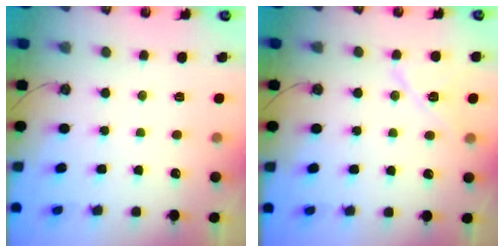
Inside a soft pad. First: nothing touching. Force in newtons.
{"total": 9.4, "press": 9.4, "slide": 0.7}